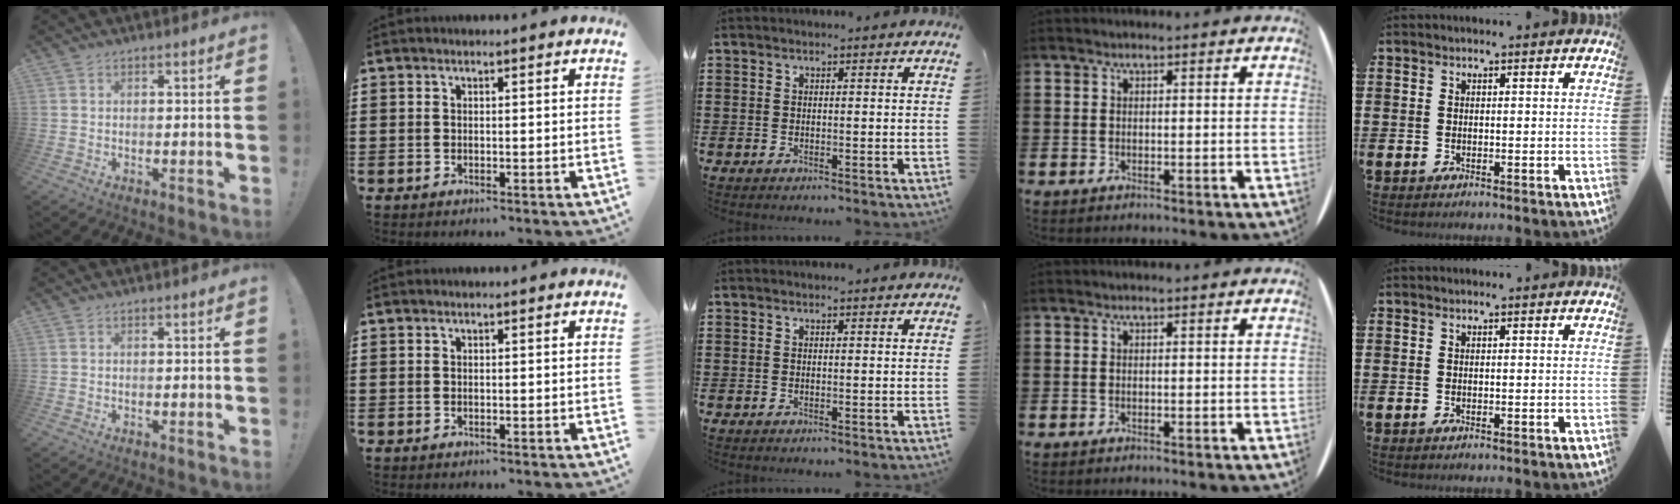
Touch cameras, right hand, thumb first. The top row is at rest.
{}